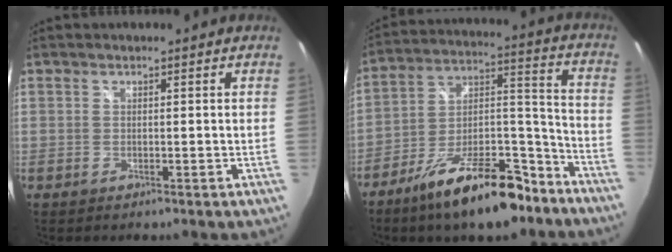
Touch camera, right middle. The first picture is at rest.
{"total": 19.4, "force": [-13.3, 7.1, 12.2], "torque": [-0.199, 0.021, -0.206]}